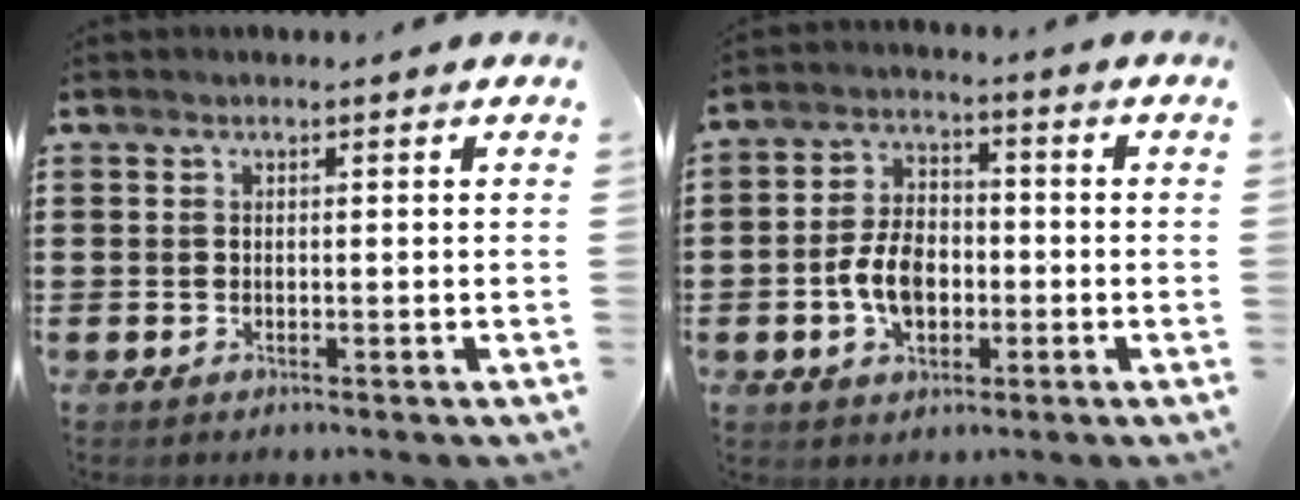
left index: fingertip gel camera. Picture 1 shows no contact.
{"total": 7.1, "force": [-1.8, 4.6, 5.2], "torque": [-0.121, 0.005, -0.040]}